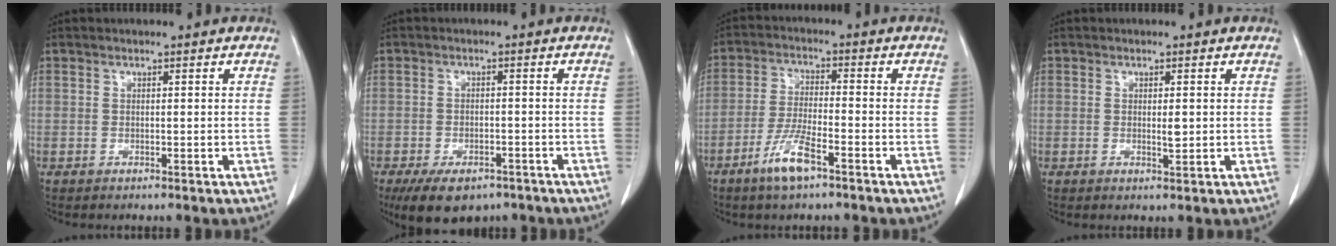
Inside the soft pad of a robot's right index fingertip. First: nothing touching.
{"total": 8.6, "force": [-6.2, 4.4, 4.2], "torque": [-0.063, -0.002, -0.093]}
{"total": 6.8, "force": [-4.1, 1.1, 5.3], "torque": [-0.108, -0.006, -0.076]}
{"total": 1.5, "force": [0.1, 0.5, 1.4], "torque": [-0.022, -0.003, 0.004]}